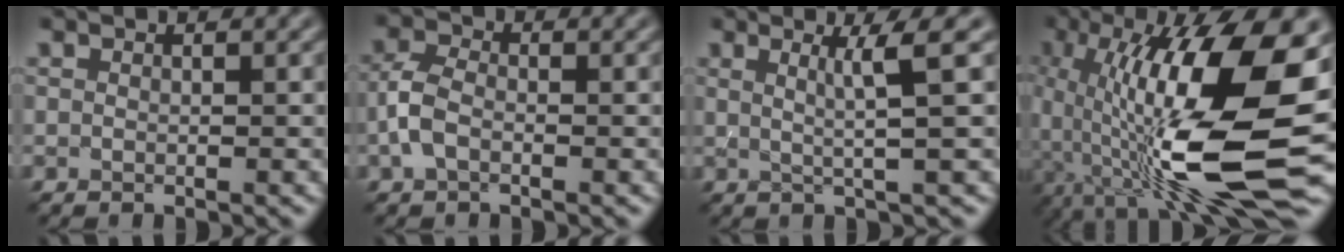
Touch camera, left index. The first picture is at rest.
{"total": 2.6, "force": [-1.0, 1.5, 1.8], "torque": [-0.040, 0.008, -0.030]}
{"total": 3.7, "force": [1.0, 0.4, 3.5], "torque": [-0.057, 0.004, 0.016]}
{"total": 15.3, "force": [-2.3, 4.2, 14.5], "torque": [-0.259, 0.012, -0.039]}